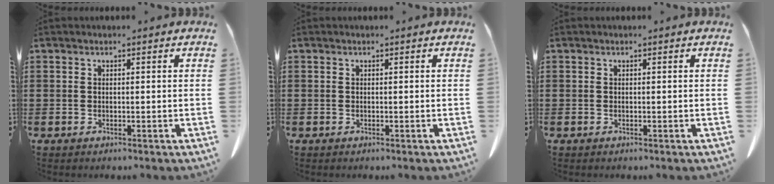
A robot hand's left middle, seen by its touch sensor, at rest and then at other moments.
{"total": 0.0}
{"total": 0.0}